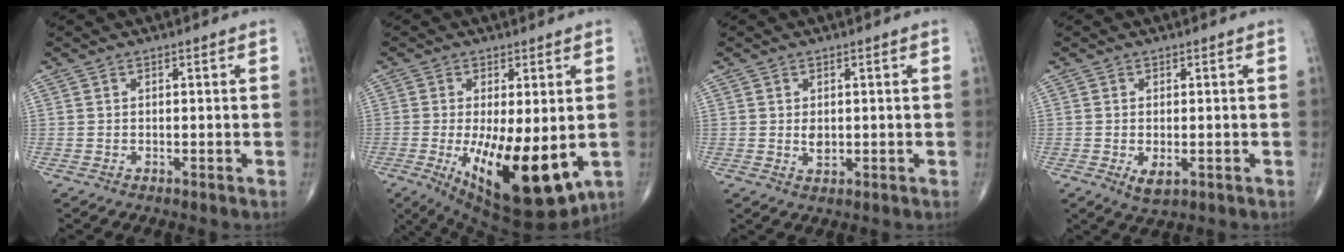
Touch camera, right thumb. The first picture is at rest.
{"total": 18.4, "force": [-4.1, 6.9, 16.5], "torque": [-0.245, -0.034, -0.039]}
{"total": 2.0, "force": [0.2, 1.3, 1.5], "torque": [-0.021, -0.006, 0.007]}
{"total": 3.1, "force": [-0.9, 1.4, 2.6], "torque": [-0.046, -0.008, -0.010]}